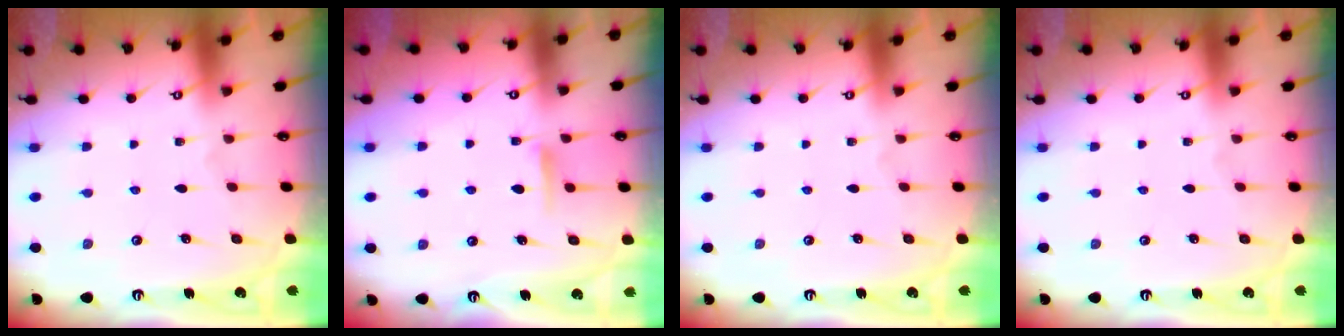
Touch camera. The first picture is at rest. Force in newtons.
{"total": 6.0, "press": 5.9, "slide": 0.8}
{"total": 0.0}
{"total": 0.0}